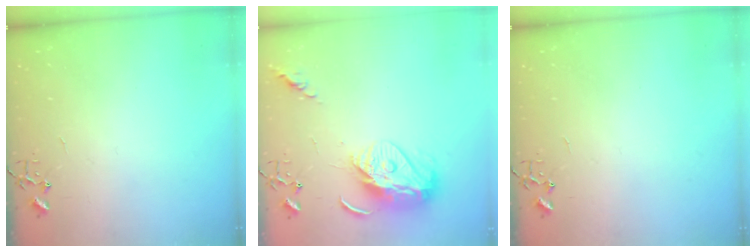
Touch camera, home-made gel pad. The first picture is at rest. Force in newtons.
{"total": 12.3, "press": 12.2, "slide": 1.1}
{"total": 0.0}